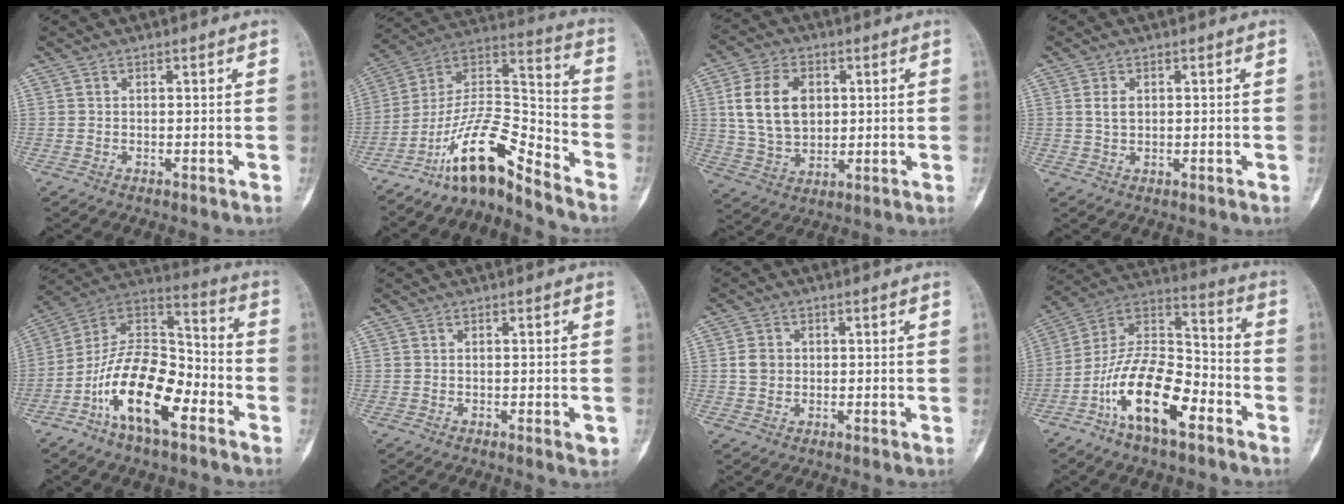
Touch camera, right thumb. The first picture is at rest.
{"total": 14.5, "force": [-11.2, 4.1, 8.3], "torque": [-0.132, 0.118, -0.209]}
{"total": 12.7, "force": [2.6, 8.9, 8.7], "torque": [-0.142, -0.004, 0.055]}
{"total": 2.4, "force": [0.6, 1.6, 1.7], "torque": [-0.029, 0.000, 0.014]}
{"total": 18.3, "force": [-8.4, 8.5, 13.9], "torque": [-0.228, 0.071, -0.159]}
{"total": 1.8, "force": [-0.6, 0.4, 1.7], "torque": [-0.016, -0.004, -0.007]}
{"total": 3.2, "force": [0.2, 2.8, 1.5], "torque": [-0.016, 0.005, 0.003]}
{"total": 17.9, "force": [-8.7, 7.9, 13.5], "torque": [-0.228, 0.069, -0.165]}